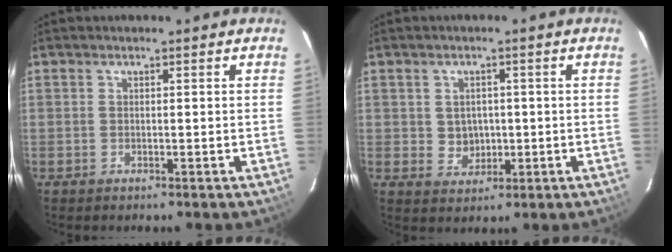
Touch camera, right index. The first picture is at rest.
{"total": 4.1, "force": [0.1, 3.8, 1.4], "torque": [-0.029, 0.007, 0.011]}